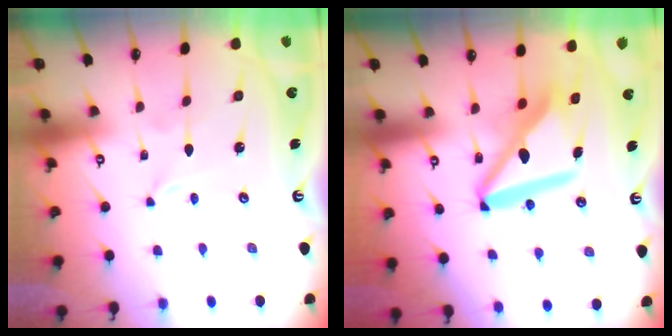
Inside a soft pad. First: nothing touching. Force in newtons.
{"total": 13.9, "press": 13.9, "slide": 1.5}